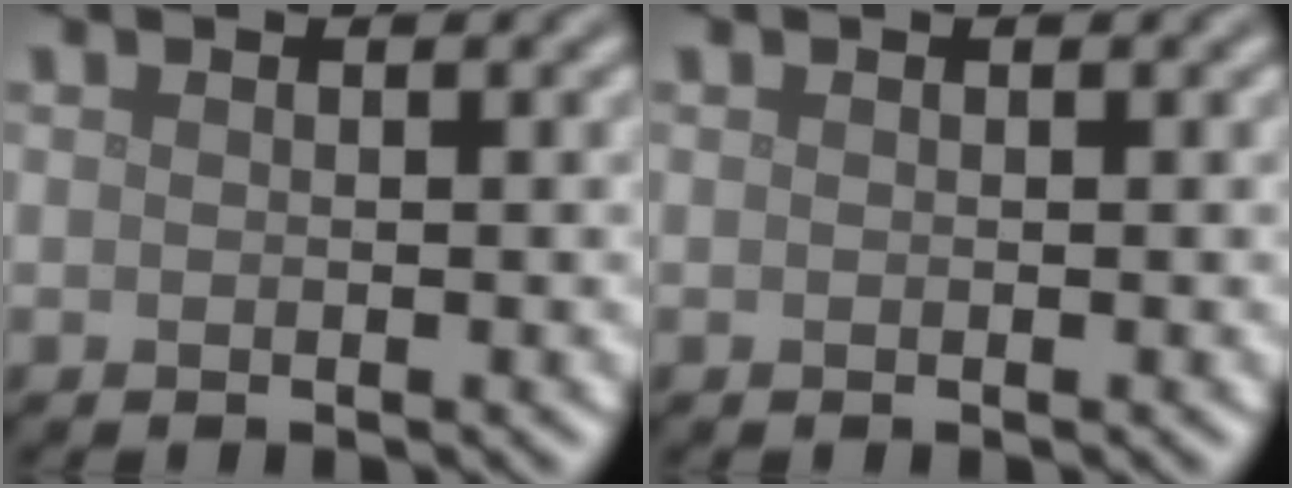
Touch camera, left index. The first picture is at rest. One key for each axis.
{"total": 0.0}